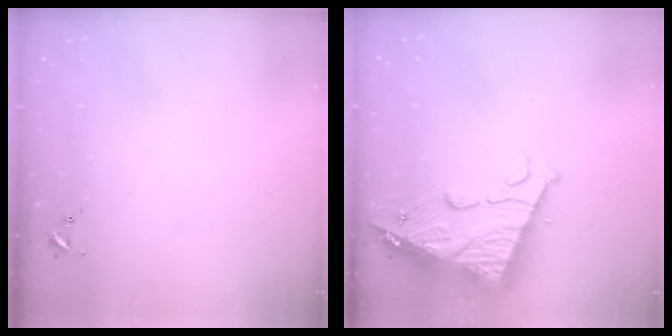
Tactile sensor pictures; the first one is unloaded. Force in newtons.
{"total": 14.9, "press": 14.8, "slide": 1.5}